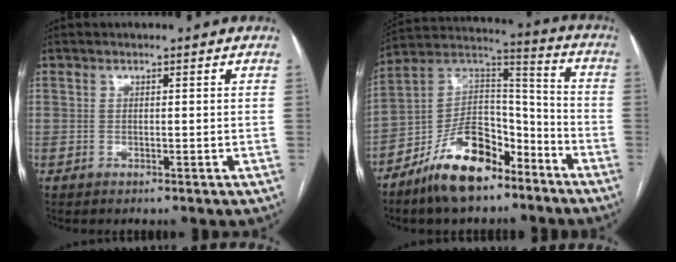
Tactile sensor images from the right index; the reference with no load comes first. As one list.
[{"total": 15.7, "force": [-10.4, 6.8, 9.6], "torque": [-0.177, 0.023, -0.185]}]